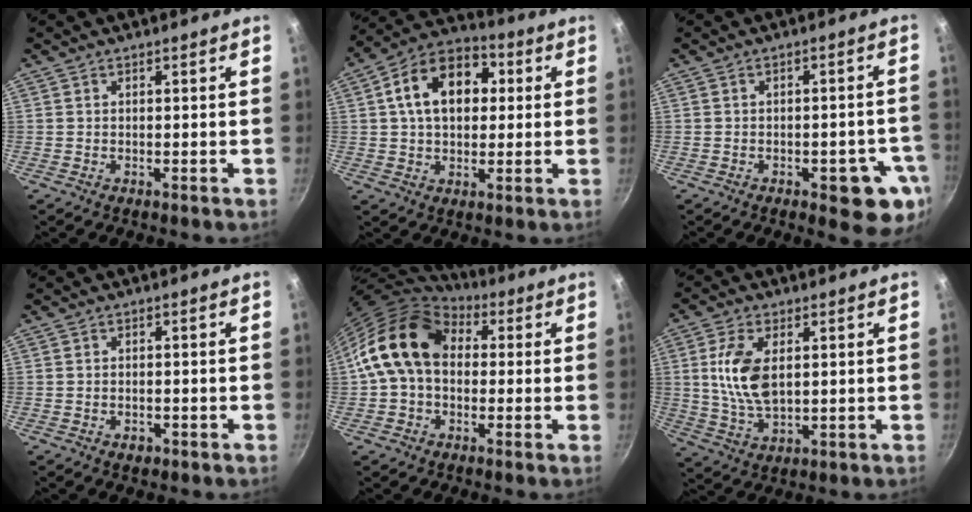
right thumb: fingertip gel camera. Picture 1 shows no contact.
{"total": 15.5, "force": [3.1, 10.6, 10.9], "torque": [-0.144, 0.024, 0.033]}
{"total": 9.6, "force": [-3.7, 4.2, 7.9], "torque": [-0.057, 0.012, -0.042]}
{"total": 1.8, "force": [-0.9, 1.2, 1.0], "torque": [-0.017, 0.005, -0.010]}
{"total": 13.3, "force": [2.2, 9.7, 8.7], "torque": [-0.121, 0.020, 0.021]}
{"total": 10.3, "force": [1.9, 5.4, 8.5], "torque": [-0.165, -0.009, 0.041]}